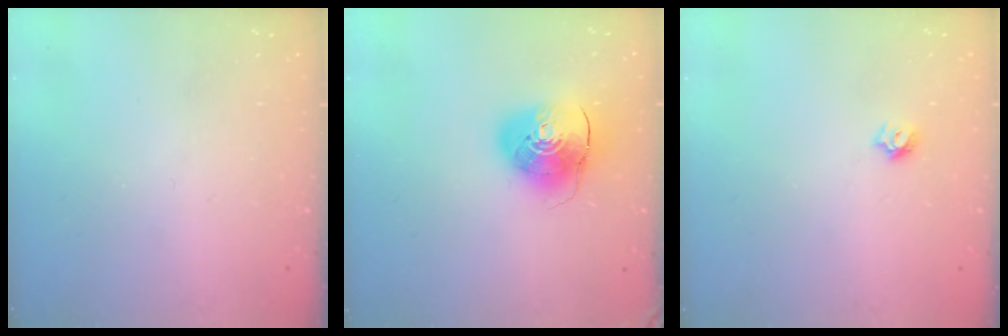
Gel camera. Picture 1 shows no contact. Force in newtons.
{"total": 10.9, "press": 10.7, "slide": 1.6}
{"total": 4.8, "press": 4.8, "slide": 0.6}